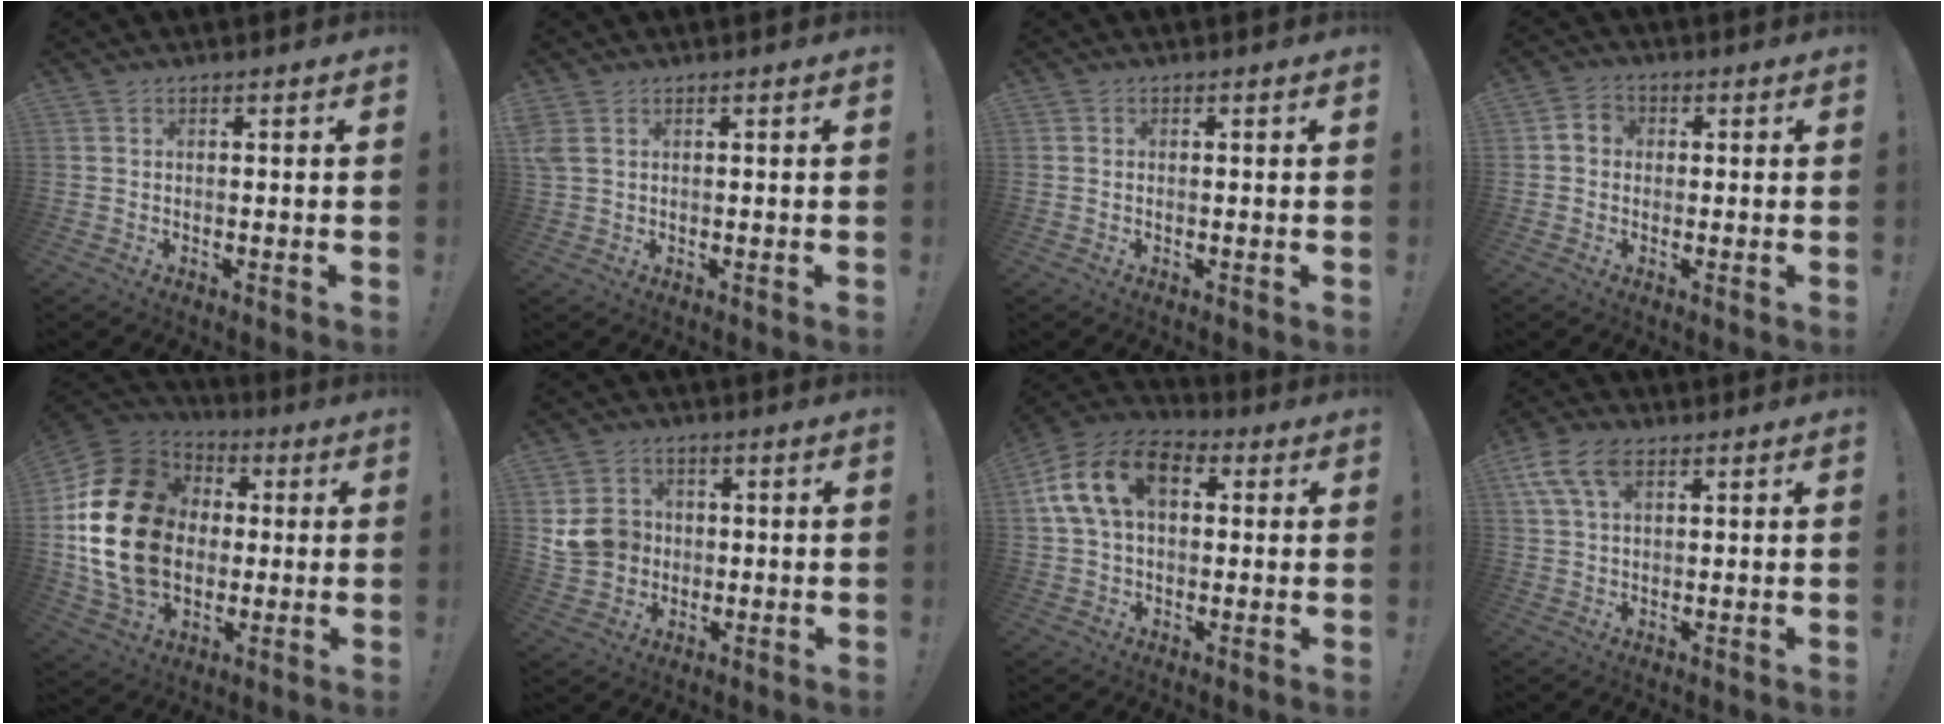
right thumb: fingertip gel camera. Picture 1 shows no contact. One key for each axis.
{"total": 3.0, "fx": 1.1, "fy": 1.6, "fz": 2.3, "tx": -0.052, "ty": 0.001, "tz": 0.022}
{"total": 0.0}
{"total": 3.9, "fx": 0.0, "fy": 3.5, "fz": 1.7, "tx": -0.026, "ty": 0.013, "tz": 0.001}
{"total": 24.9, "fx": 0.9, "fy": 18.8, "fz": 16.3, "tx": -0.298, "ty": 0.010, "tz": 0.033}
{"total": 9.8, "fx": 0.5, "fy": 9.2, "fz": 3.6, "tx": -0.056, "ty": 0.003, "tz": 0.016}
{"total": 16.4, "fx": 4.9, "fy": 10.5, "fz": 11.5, "tx": -0.210, "ty": 0.006, "tz": 0.089}
{"total": 9.3, "fx": 4.3, "fy": 5.1, "fz": 6.5, "tx": -0.118, "ty": -0.003, "tz": 0.082}